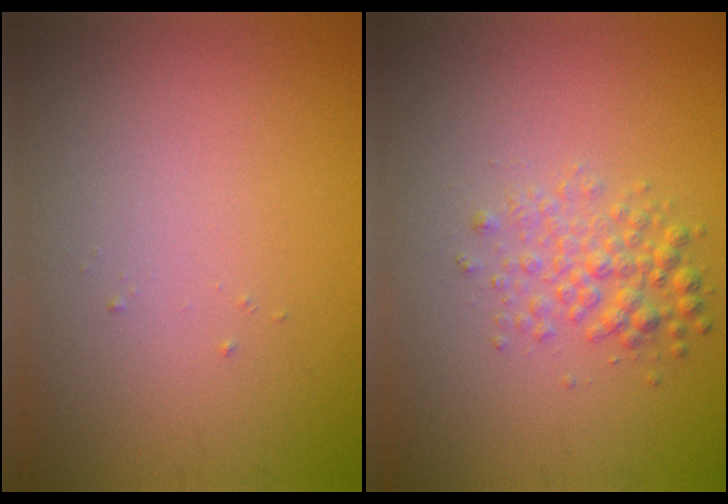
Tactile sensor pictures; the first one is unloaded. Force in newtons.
{"total": 2.5, "press": 2.5, "slide": 0.0}